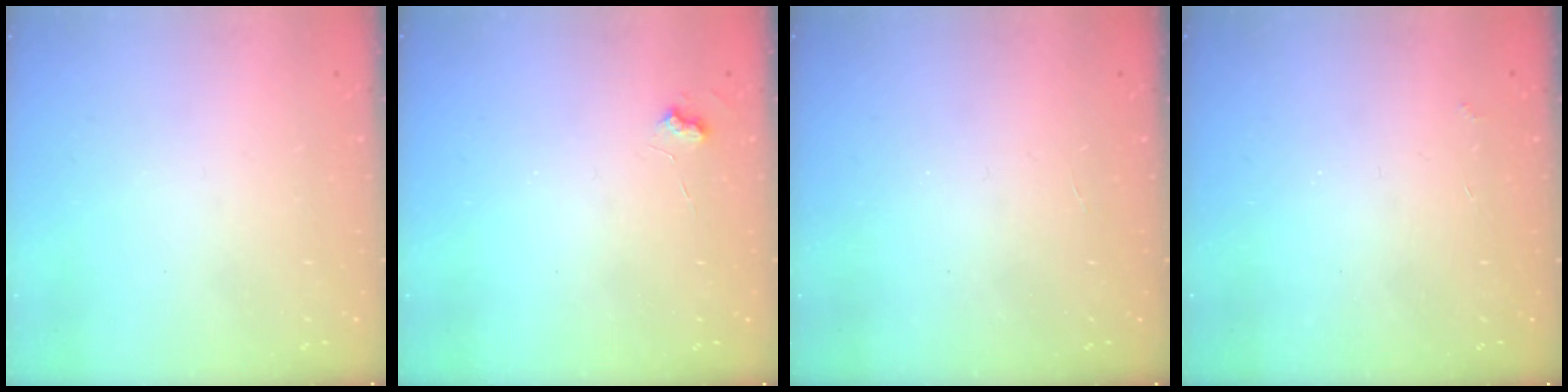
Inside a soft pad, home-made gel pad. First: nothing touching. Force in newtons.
{"total": 3.6, "press": 3.6, "slide": 0.4}
{"total": 2.1, "press": 2.1, "slide": 0.4}
{"total": 2.7, "press": 2.7, "slide": 0.5}